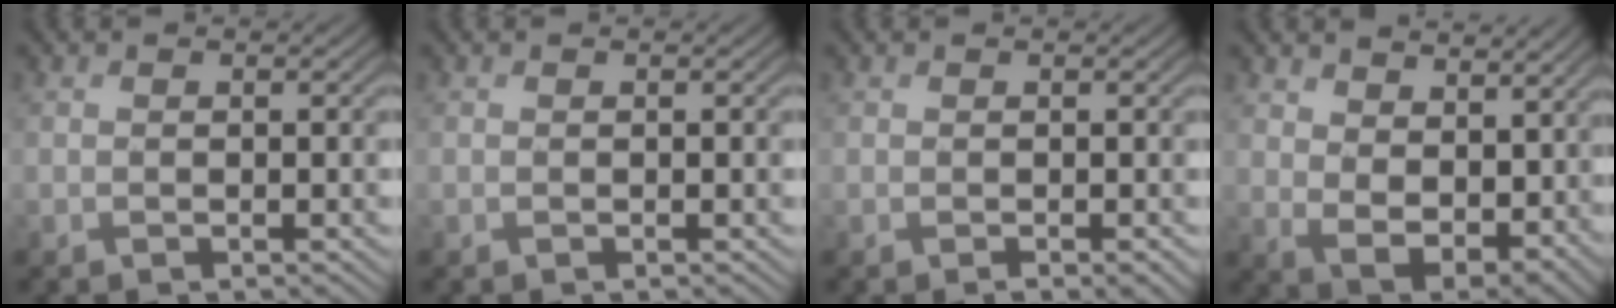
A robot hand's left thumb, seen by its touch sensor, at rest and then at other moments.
{"total": 0.0}
{"total": 1.1, "force": [-0.4, 0.2, 1.0], "torque": [-0.018, -0.005, -0.007]}
{"total": 9.6, "force": [5.2, 5.6, 5.8], "torque": [-0.134, -0.018, 0.107]}